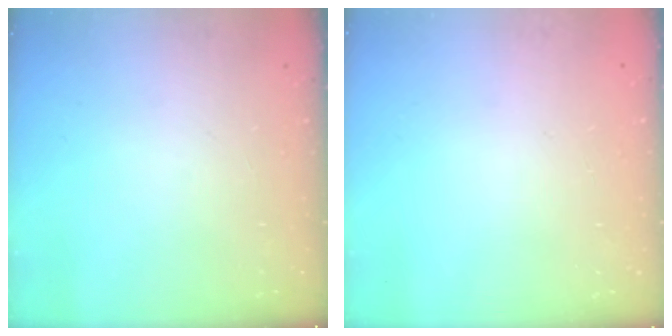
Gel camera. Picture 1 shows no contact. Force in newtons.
{"total": 0.0}